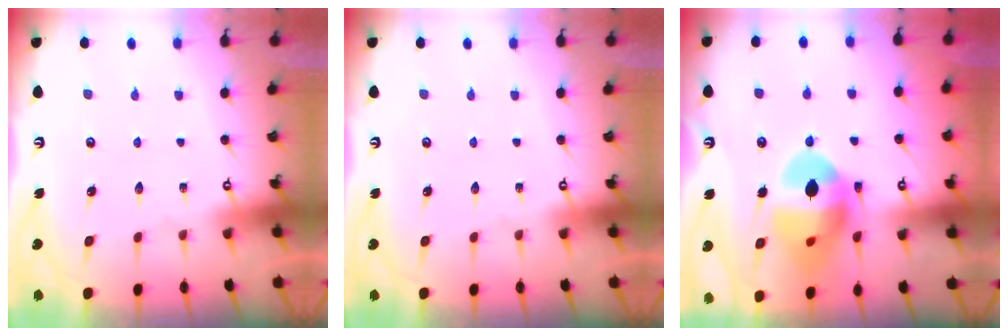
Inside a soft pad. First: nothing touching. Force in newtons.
{"total": 0.0}
{"total": 15.8, "press": 15.8, "slide": 1.3}